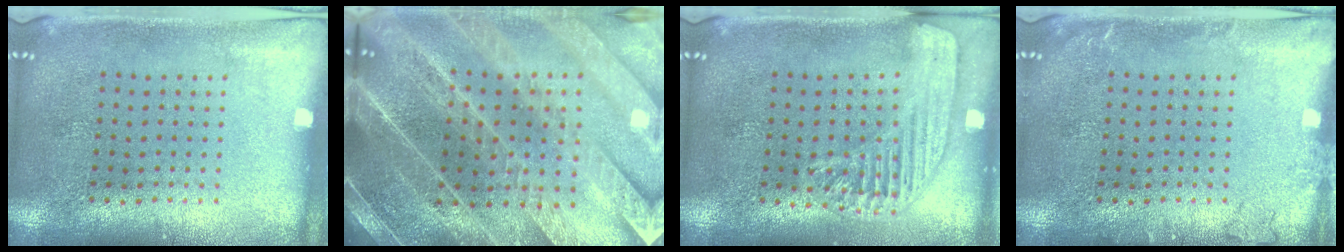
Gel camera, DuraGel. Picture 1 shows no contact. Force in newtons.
{"total": 4.4, "press": 4.0, "slide": 1.9}
{"total": 1.7, "press": 1.6, "slide": 0.5}
{"total": 1.1, "press": 1.0, "slide": 0.3}